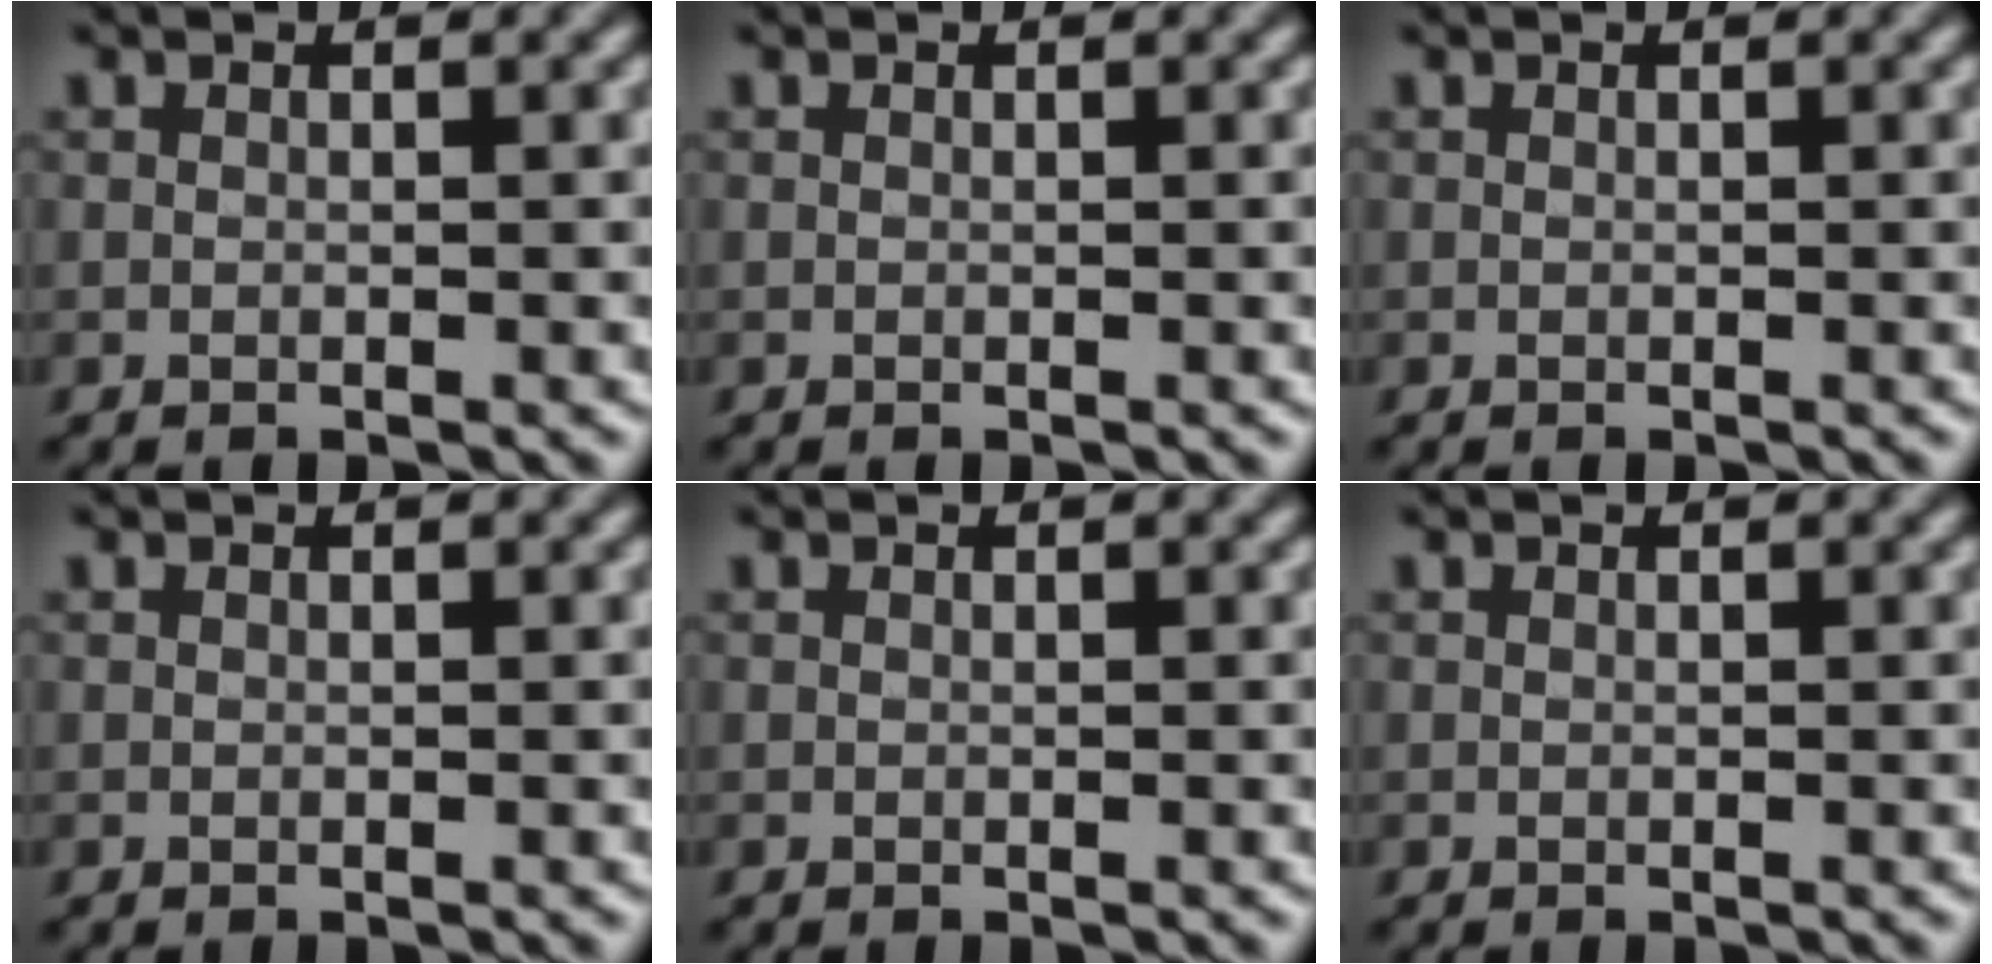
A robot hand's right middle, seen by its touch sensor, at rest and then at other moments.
{"total": 0.0}
{"total": 0.0}
{"total": 0.0}
{"total": 0.0}
{"total": 0.0}